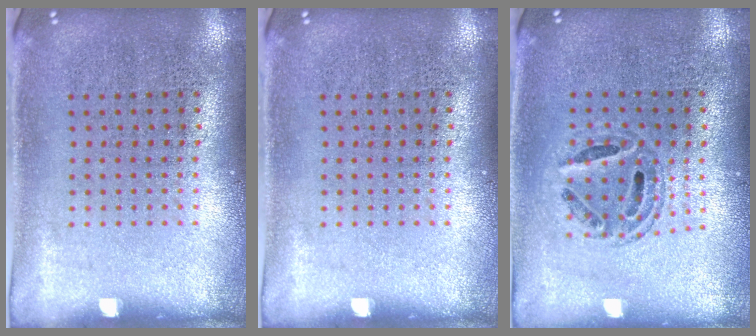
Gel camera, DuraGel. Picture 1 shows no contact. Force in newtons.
{"total": 0.0}
{"total": 0.7, "press": 0.7, "slide": 0.2}